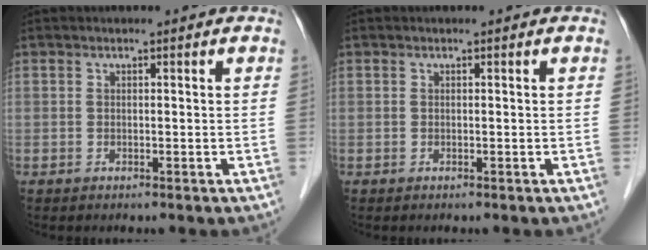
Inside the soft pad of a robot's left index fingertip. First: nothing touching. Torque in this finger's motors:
{"motor_torque": [0.00, 0.00, 0.00, 0.00]}